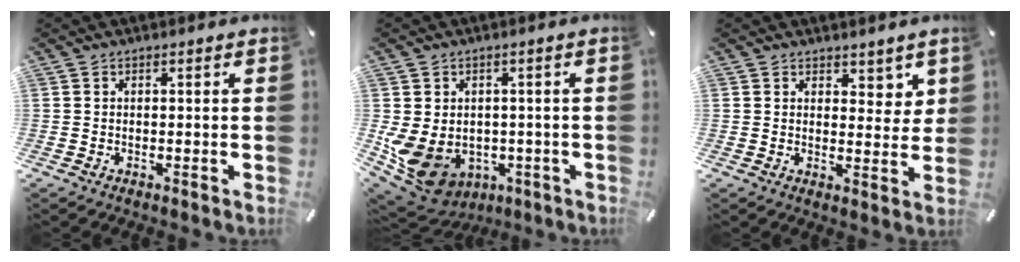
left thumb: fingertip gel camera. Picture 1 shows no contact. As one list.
[{"total": 9.0, "force": [-2.1, 7.7, 4.0], "torque": [-0.102, -0.012, -0.038]}, {"total": 4.3, "force": [2.9, 2.8, 1.3], "torque": [0.006, -0.022, 0.045]}]